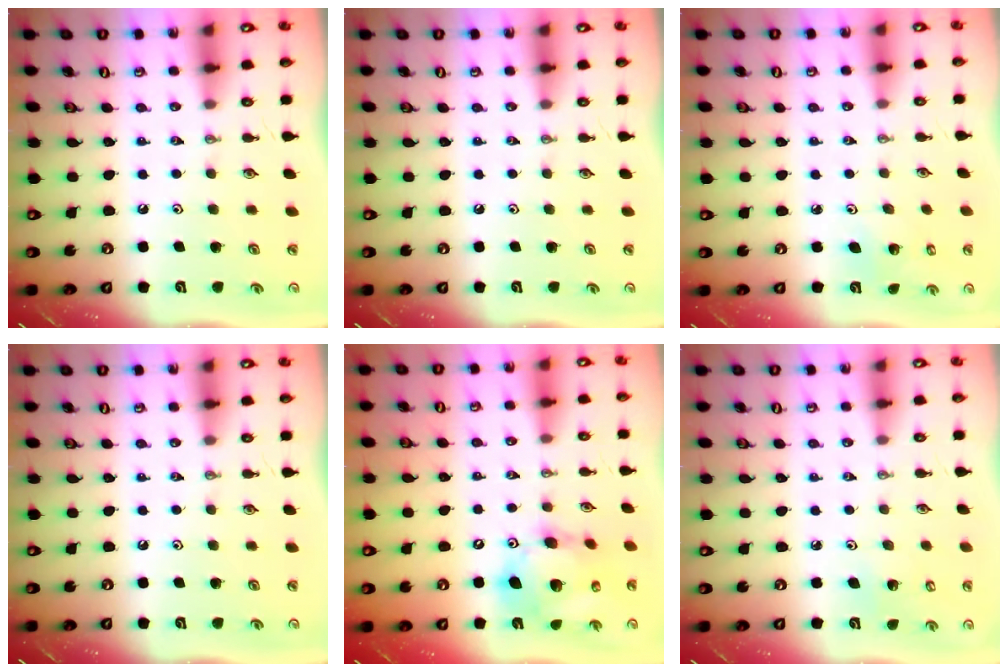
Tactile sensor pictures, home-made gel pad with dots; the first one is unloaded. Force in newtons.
{"total": 0.0}
{"total": 3.6, "press": 3.6, "slide": 0.2}
{"total": 0.0}
{"total": 15.6, "press": 15.4, "slide": 2.8}
{"total": 3.2, "press": 3.2, "slide": 0.2}